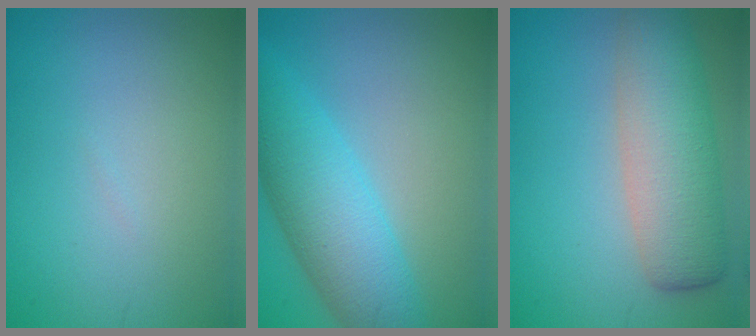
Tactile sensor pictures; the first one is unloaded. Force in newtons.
{"total": 7.6, "press": 7.6, "slide": 0.3}
{"total": 7.4, "press": 7.4, "slide": 0.2}